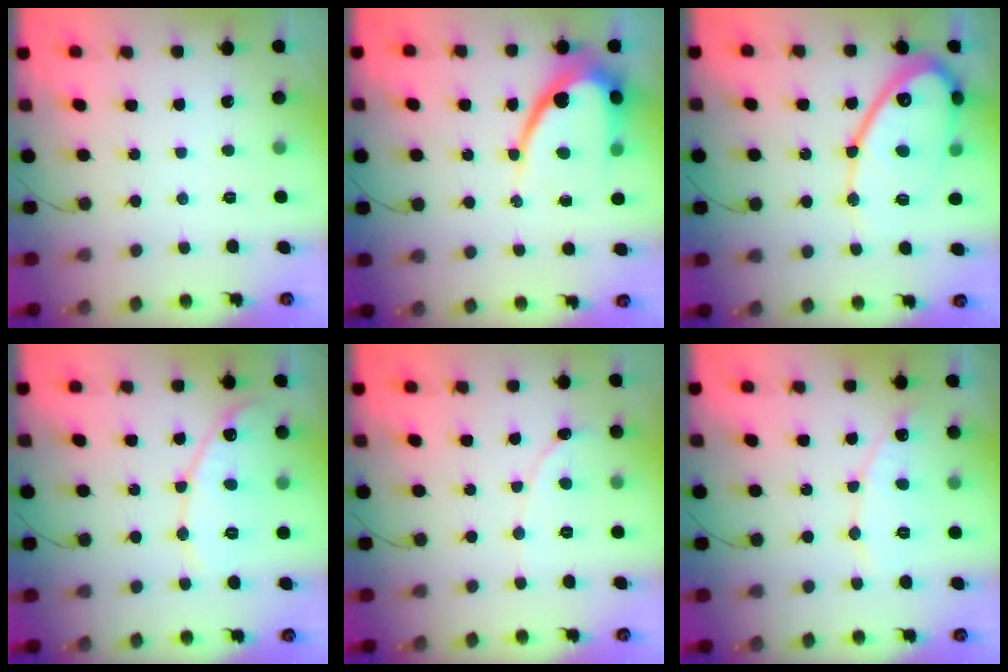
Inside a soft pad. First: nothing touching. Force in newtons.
{"total": 12.3, "press": 12.3, "slide": 1.0}
{"total": 17.7, "press": 17.6, "slide": 1.6}
{"total": 11.0, "press": 11.0, "slide": 1.0}
{"total": 1.7, "press": 1.7, "slide": 0.1}
{"total": 7.8, "press": 7.8, "slide": 0.7}